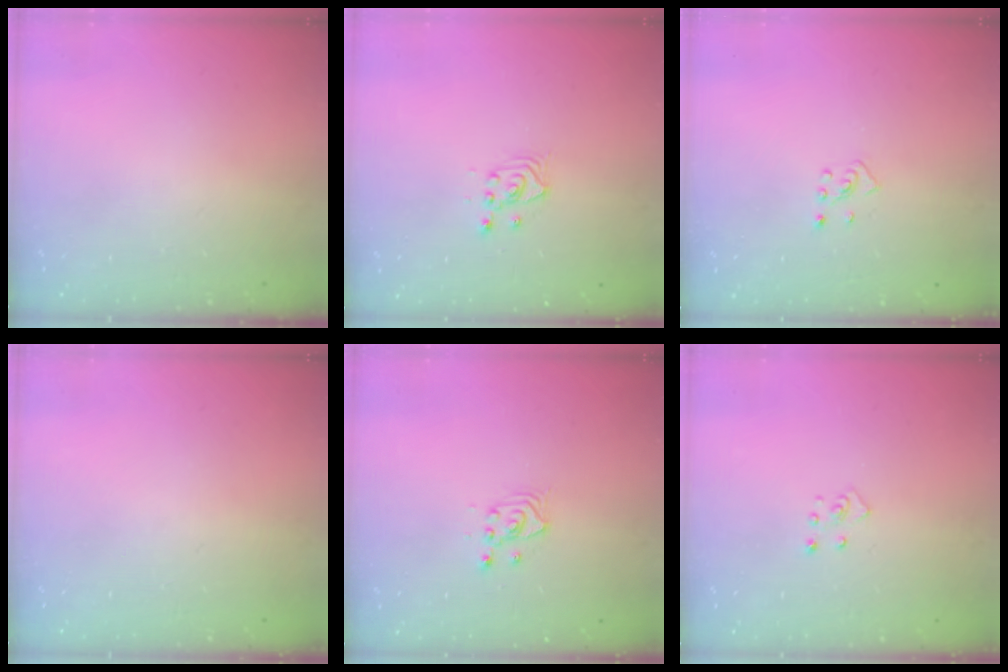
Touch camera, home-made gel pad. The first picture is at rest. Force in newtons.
{"total": 3.4, "press": 3.4, "slide": 0.4}
{"total": 2.7, "press": 2.6, "slide": 0.9}
{"total": 0.0}
{"total": 3.4, "press": 3.4, "slide": 0.4}
{"total": 2.8, "press": 2.8, "slide": 0.3}